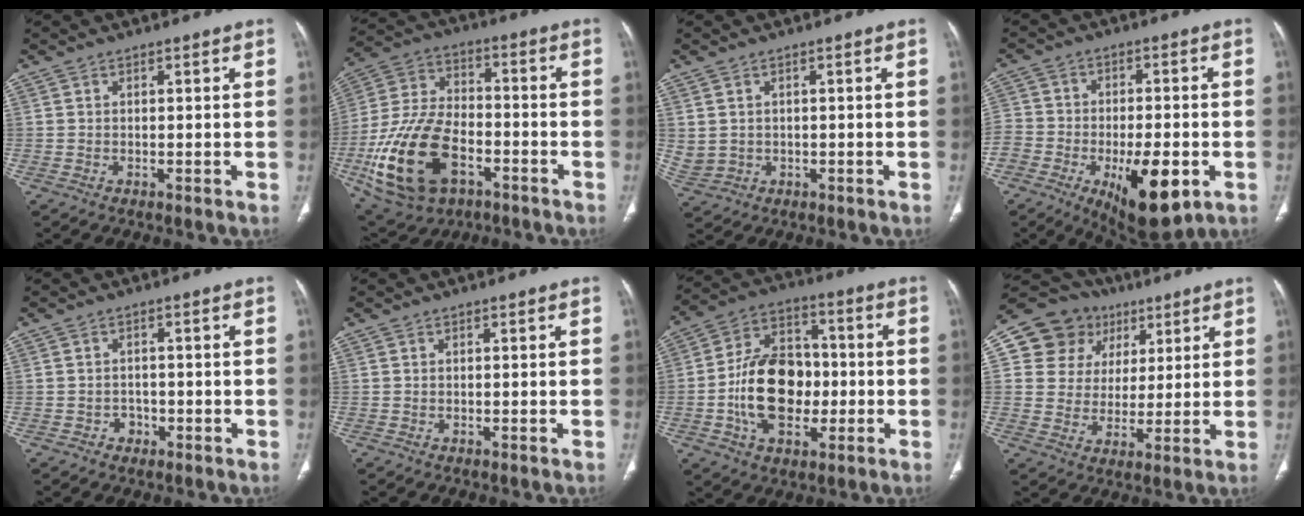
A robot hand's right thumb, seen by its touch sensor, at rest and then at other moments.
{"total": 21.5, "force": [-7.9, 12.9, 15.2], "torque": [-0.294, 0.034, -0.129]}
{"total": 3.4, "force": [0.4, 2.9, 1.8], "torque": [-0.040, -0.001, 0.024]}
{"total": 19.0, "force": [-8.0, 10.3, 13.8], "torque": [-0.224, 0.016, -0.119]}
{"total": 2.1, "force": [-1.0, 1.7, 0.5], "torque": [0.002, 0.011, -0.016]}
{"total": 0.0}
{"total": 16.7, "force": [-2.6, 11.1, 12.1], "torque": [-0.181, 0.028, -0.041]}
{"total": 13.7, "force": [5.5, 12.0, 3.7], "torque": [-0.028, 0.009, 0.096]}